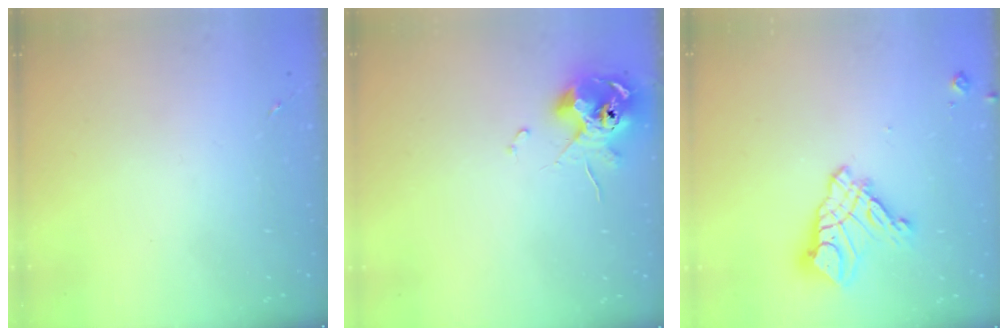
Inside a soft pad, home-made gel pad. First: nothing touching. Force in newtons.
{"total": 10.4, "press": 10.3, "slide": 1.4}
{"total": 13.1, "press": 13.0, "slide": 1.3}